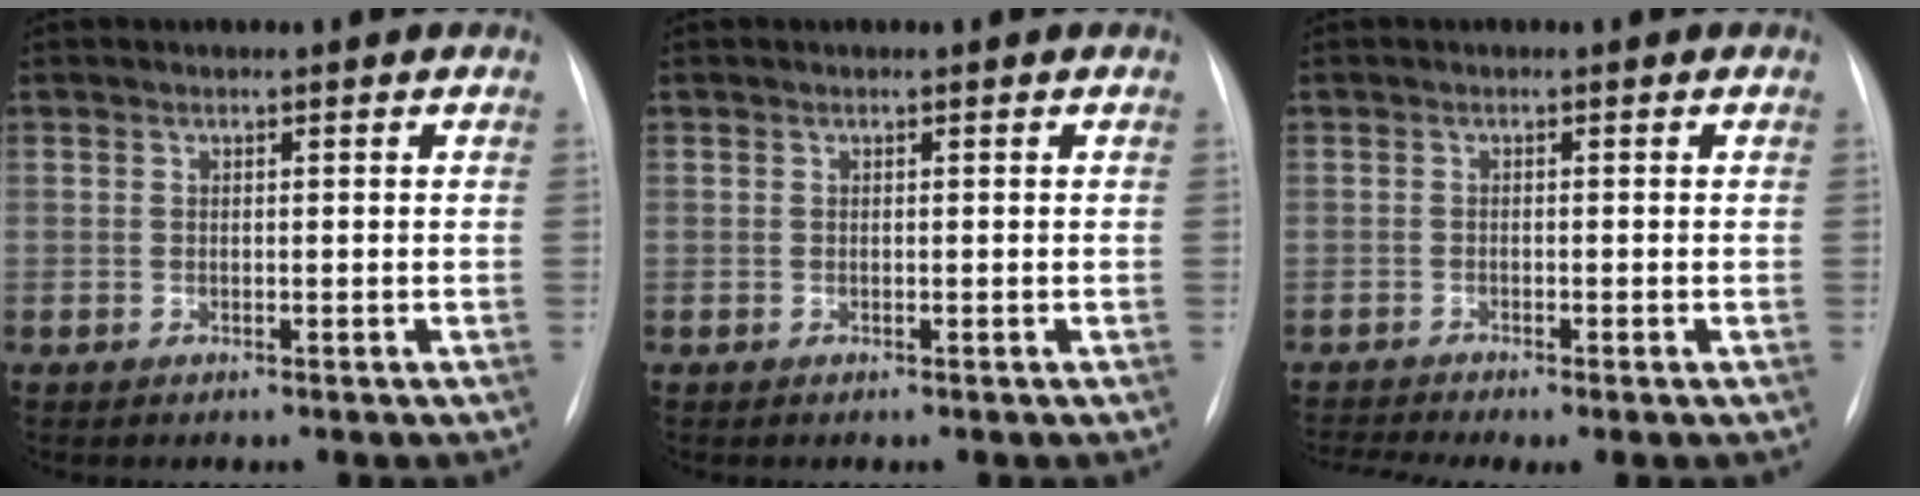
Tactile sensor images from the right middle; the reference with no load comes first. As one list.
[{"total": 0.0}, {"total": 3.8, "force": [-3.1, -0.5, 2.1], "torque": [-0.038, -0.002, -0.052]}]